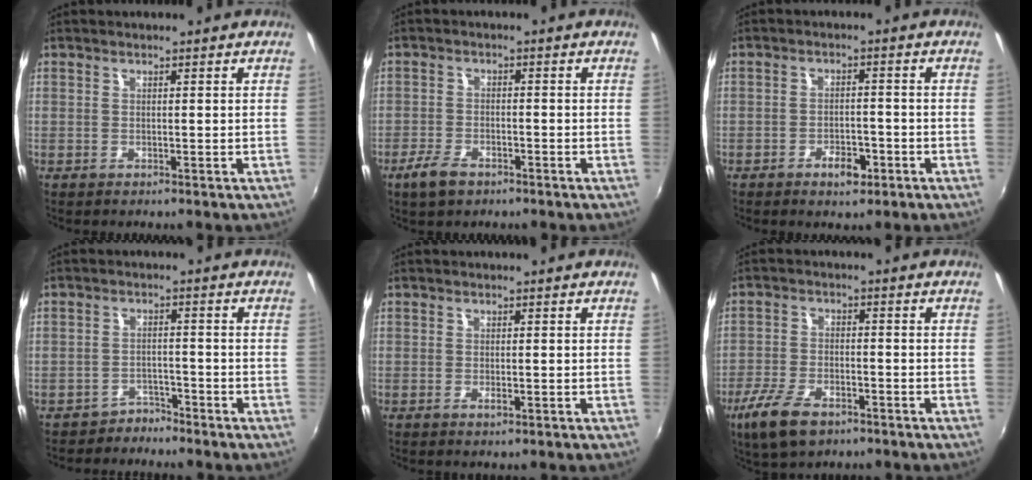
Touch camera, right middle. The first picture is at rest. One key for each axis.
{"total": 5.0, "fx": -3.4, "fy": 2.3, "fz": 2.7, "tx": -0.075, "ty": -0.008, "tz": -0.063}
{"total": 4.3, "fx": -2.7, "fy": 2.2, "fz": 2.5, "tx": -0.052, "ty": -0.004, "tz": -0.039}
{"total": 3.1, "fx": -2.5, "fy": 1.6, "fz": -0.8, "tx": 0.014, "ty": 0.013, "tz": -0.046}
{"total": 1.1, "fx": -0.4, "fy": 0.4, "fz": 1.0, "tx": -0.018, "ty": -0.002, "tz": -0.006}
{"total": 9.6, "fx": -6.2, "fy": 4.4, "fz": 5.9, "tx": -0.148, "ty": -0.025, "tz": -0.115}